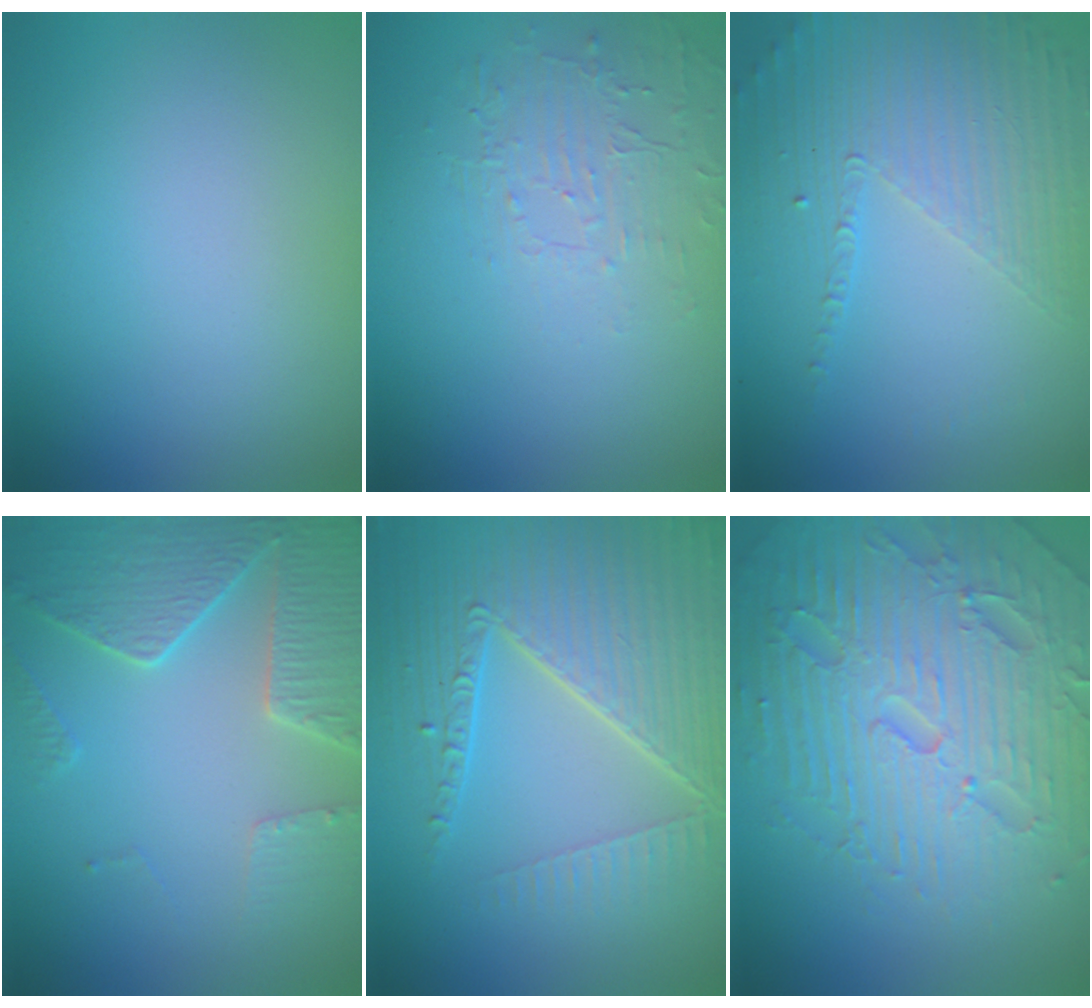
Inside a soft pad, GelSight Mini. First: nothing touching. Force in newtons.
{"total": 1.8, "press": 0.7, "slide": 1.7}
{"total": 4.8, "press": 3.2, "slide": 3.5}
{"total": 5.0, "press": 4.5, "slide": 2.2}
{"total": 7.3, "press": 5.5, "slide": 4.8}
{"total": 7.4, "press": 7.3, "slide": 1.5}